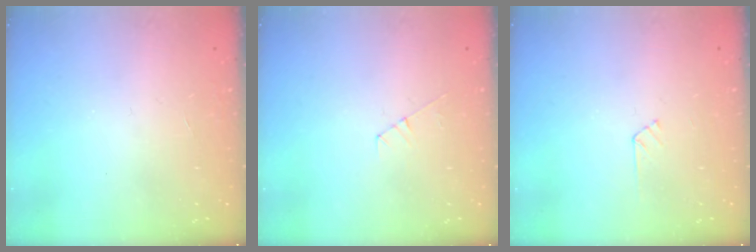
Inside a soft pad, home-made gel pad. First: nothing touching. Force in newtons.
{"total": 5.0, "press": 5.0, "slide": 0.5}
{"total": 3.7, "press": 3.7, "slide": 0.4}